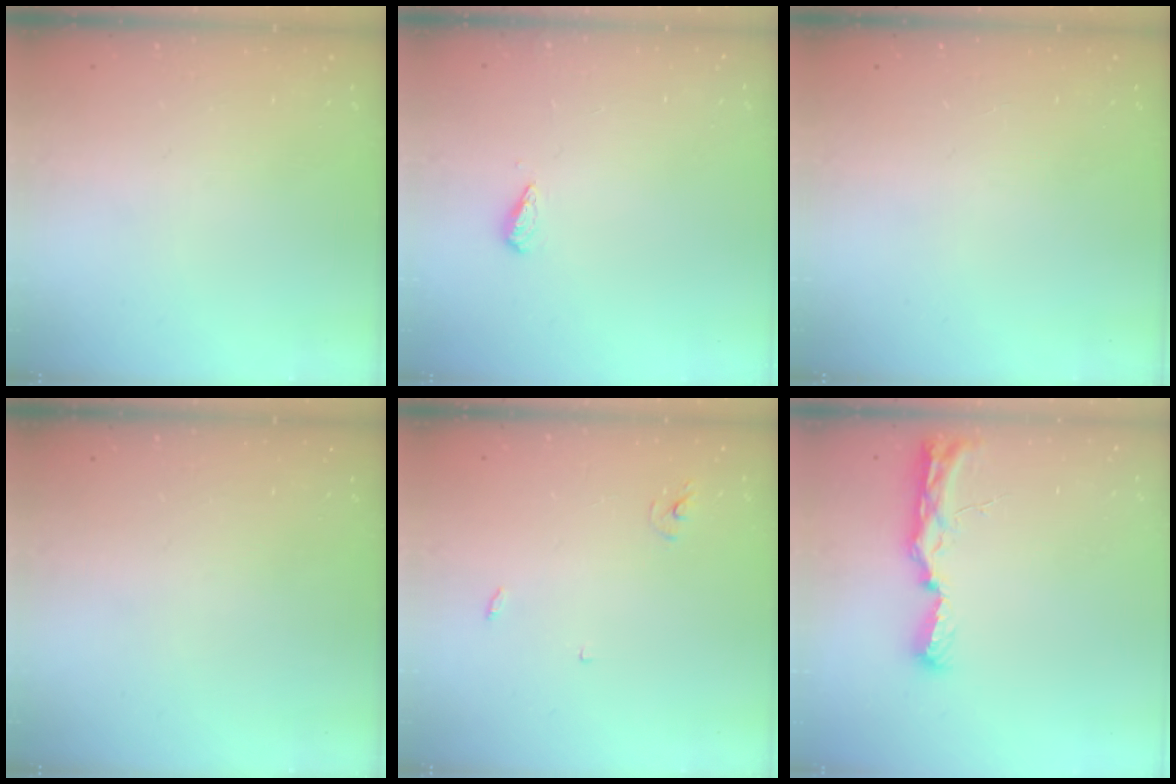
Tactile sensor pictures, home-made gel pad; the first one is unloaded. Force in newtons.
{"total": 2.7, "press": 2.6, "slide": 0.4}
{"total": 0.0}
{"total": 0.0}
{"total": 2.5, "press": 2.5, "slide": 0.1}
{"total": 10.5, "press": 9.6, "slide": 4.3}